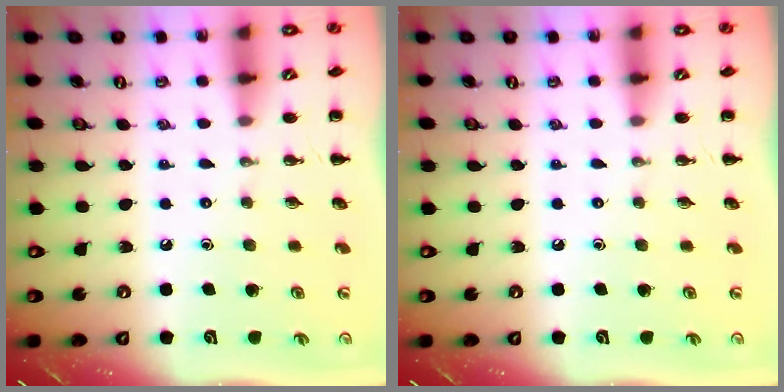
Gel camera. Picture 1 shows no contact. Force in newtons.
{"total": 0.0}